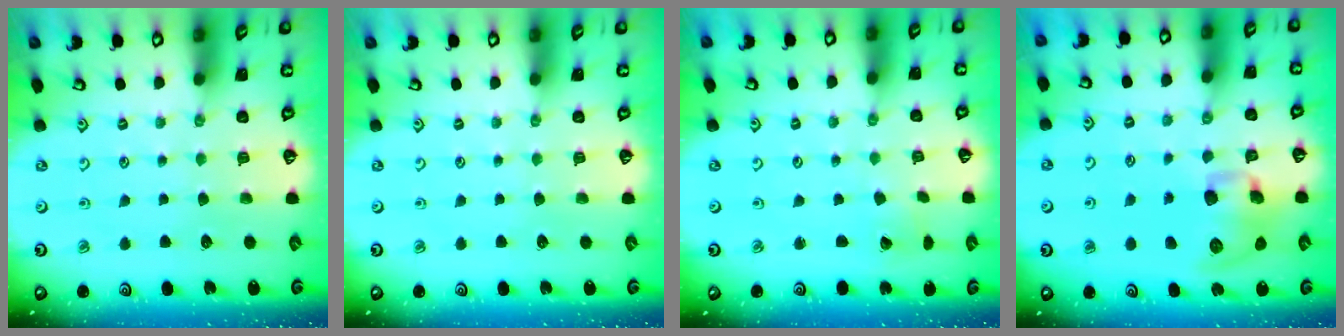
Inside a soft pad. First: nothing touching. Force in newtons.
{"total": 0.0}
{"total": 2.1, "press": 2.1, "slide": 0.2}
{"total": 12.1, "press": 11.9, "slide": 1.9}